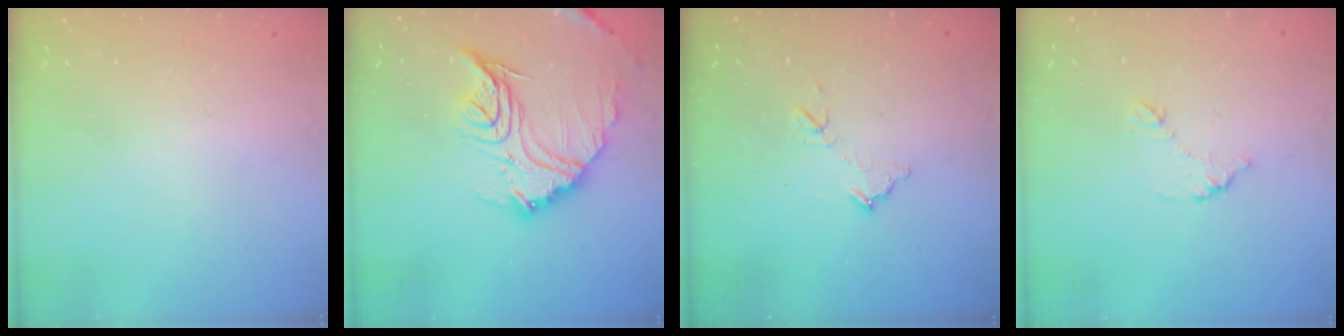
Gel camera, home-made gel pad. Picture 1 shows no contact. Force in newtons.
{"total": 18.2, "press": 18.1, "slide": 1.8}
{"total": 8.1, "press": 8.1, "slide": 0.3}
{"total": 7.5, "press": 7.5, "slide": 0.2}